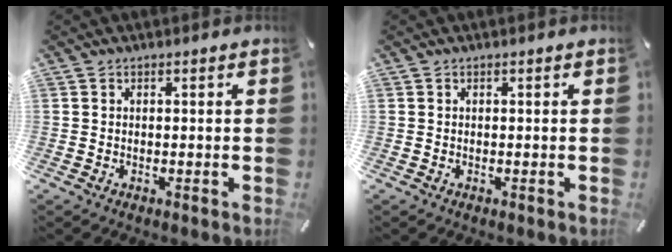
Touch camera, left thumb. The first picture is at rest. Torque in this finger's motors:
{"motor_torque": [0.13, -0.13, 0.00, 0.00, 0.00]}